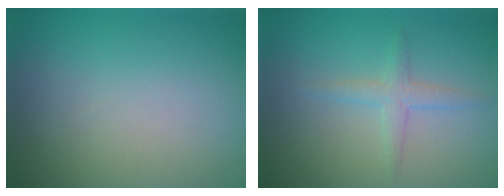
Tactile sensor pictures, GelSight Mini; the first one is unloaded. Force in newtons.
{"total": 1.7, "press": 1.7, "slide": 0.1}